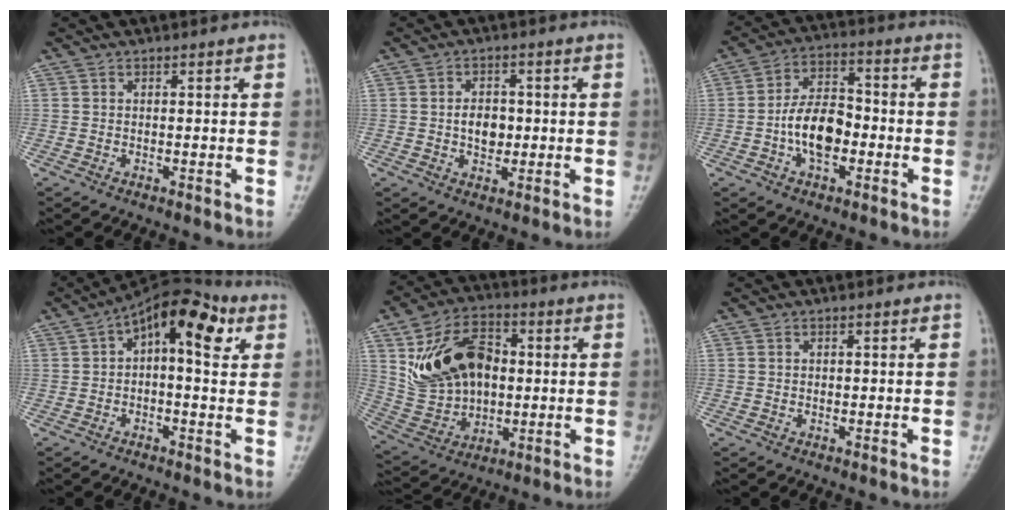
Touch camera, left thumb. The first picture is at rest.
{"total": 4.7, "force": [-0.1, 3.5, 3.2], "torque": [-0.029, 0.002, -0.004]}
{"total": 10.4, "force": [-2.5, 6.2, 8.0], "torque": [-0.120, 0.030, -0.054]}
{"total": 11.3, "force": [3.4, 5.6, 9.3], "torque": [-0.115, 0.030, 0.043]}
{"total": 18.4, "force": [3.1, 12.7, 13.0], "torque": [-0.198, 0.007, 0.065]}
{"total": 0.0}